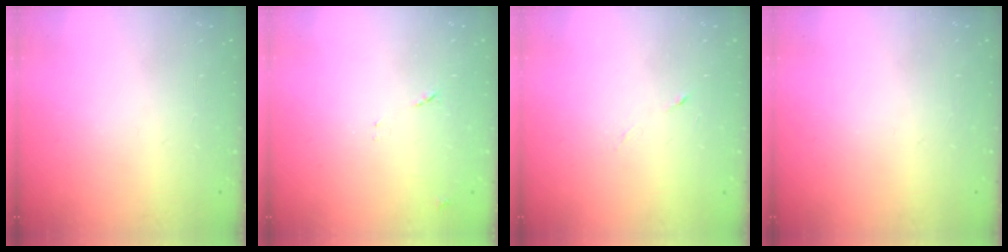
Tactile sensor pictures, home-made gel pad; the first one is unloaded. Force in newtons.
{"total": 8.5, "press": 8.5, "slide": 0.7}
{"total": 3.1, "press": 3.0, "slide": 1.0}
{"total": 0.0}